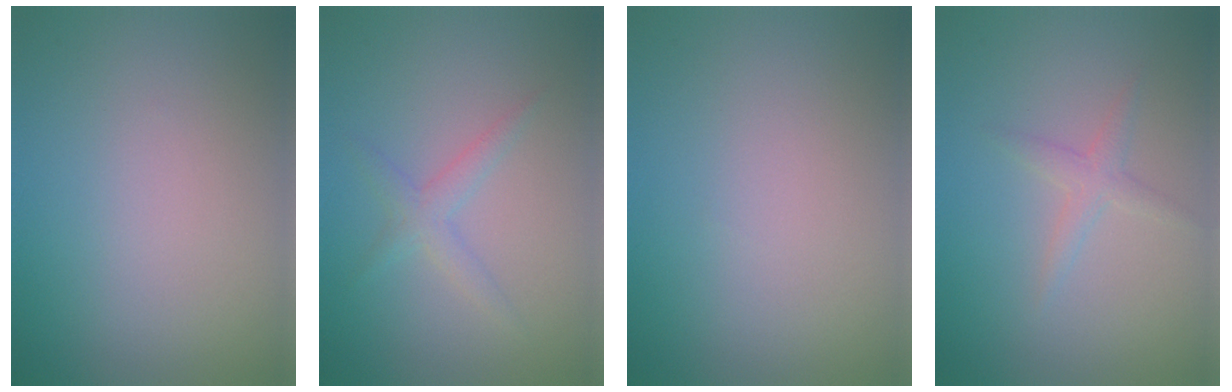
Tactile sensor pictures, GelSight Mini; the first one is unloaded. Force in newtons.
{"total": 1.8, "press": 1.8, "slide": 0.2}
{"total": 0.0}
{"total": 1.6, "press": 1.6, "slide": 0.0}